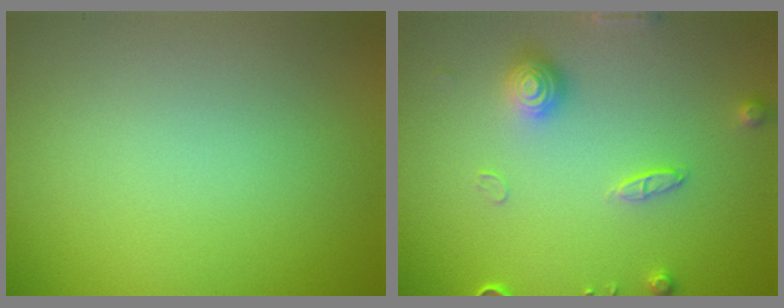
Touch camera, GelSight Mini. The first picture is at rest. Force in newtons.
{"total": 3.0, "press": 2.8, "slide": 1.1}